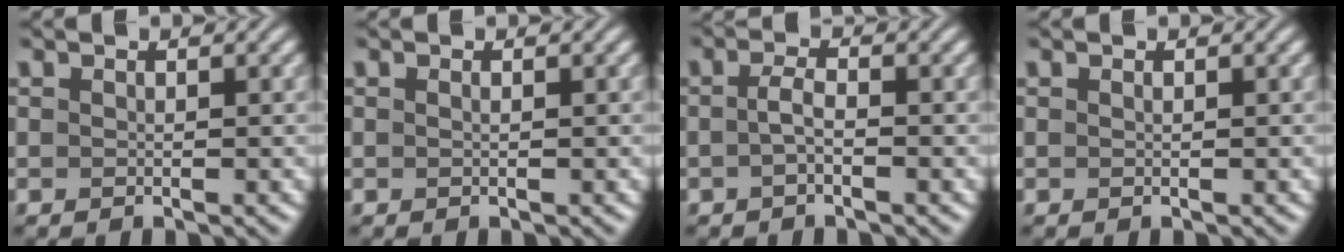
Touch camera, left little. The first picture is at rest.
{"total": 0.0}
{"total": 1.5, "force": [-0.4, 0.4, 1.4], "torque": [-0.032, 0.003, -0.012]}
{"total": 0.0}